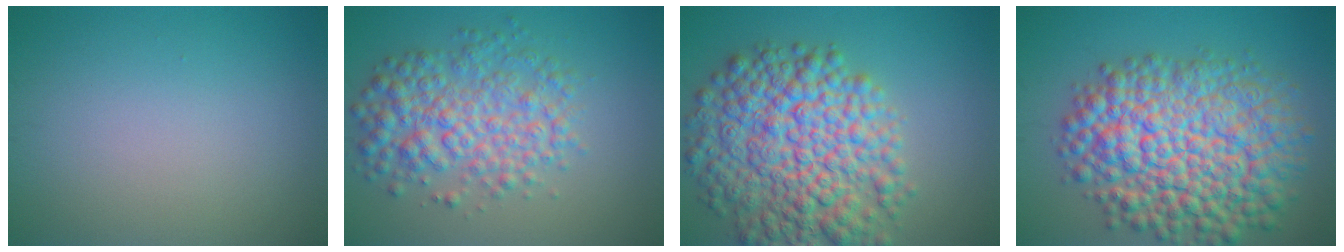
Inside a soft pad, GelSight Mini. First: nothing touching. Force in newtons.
{"total": 5.9, "press": 5.9, "slide": 0.0}
{"total": 11.1, "press": 11.1, "slide": 0.4}
{"total": 12.8, "press": 12.8, "slide": 0.4}